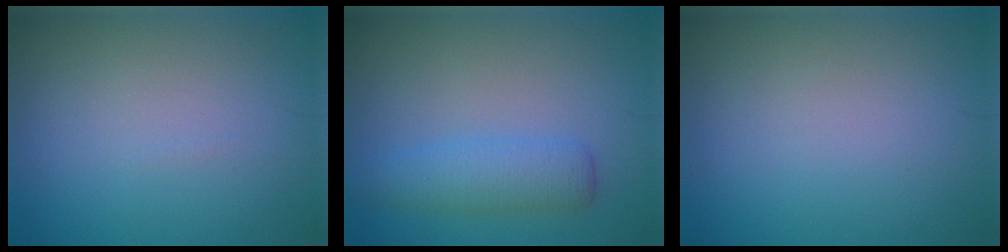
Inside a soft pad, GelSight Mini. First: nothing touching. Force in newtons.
{"total": 3.4, "press": 3.4, "slide": 0.1}
{"total": 0.0}